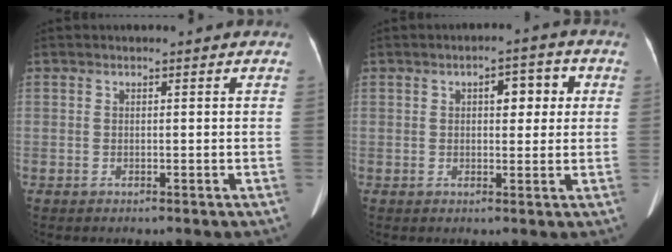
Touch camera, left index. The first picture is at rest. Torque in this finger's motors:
{"motor_torque": [0.14, 0.09, 0.07, 0.01]}